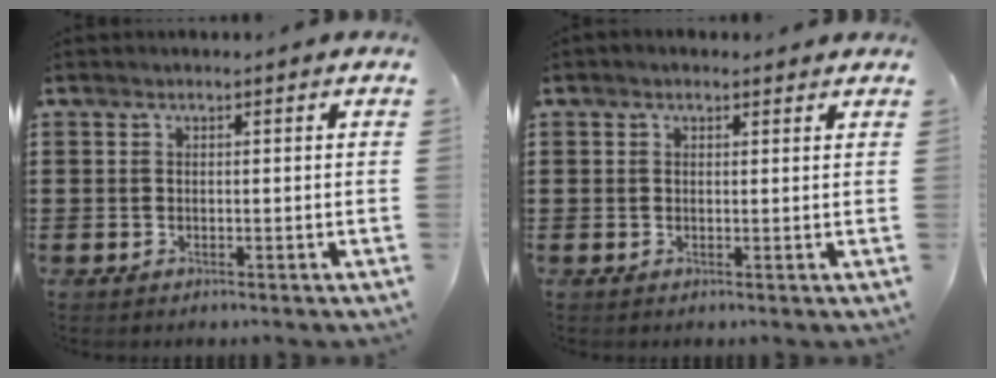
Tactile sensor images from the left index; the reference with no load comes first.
{"total": 1.0, "force": [0.8, 0.5, 0.4], "torque": [-0.009, 0.006, 0.015]}